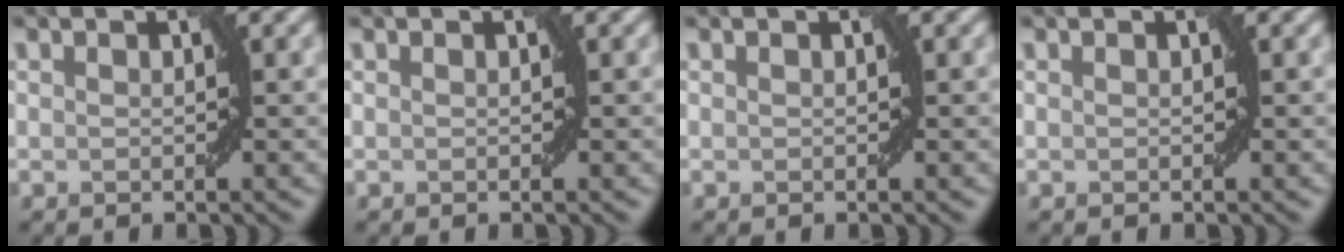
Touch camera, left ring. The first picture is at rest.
{"total": 0.0}
{"total": 0.0}
{"total": 0.0}